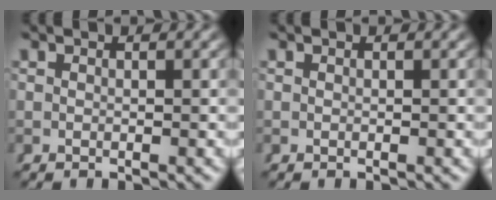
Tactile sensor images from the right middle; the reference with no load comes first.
{"total": 0.0}